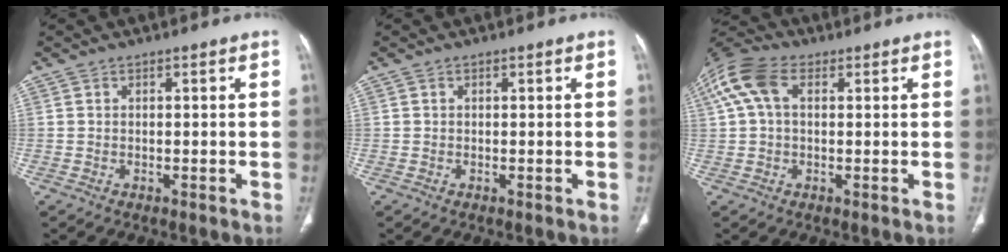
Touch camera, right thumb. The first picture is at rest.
{"total": 0.0}
{"total": 10.7, "force": [3.0, 6.7, 7.8], "torque": [-0.180, 0.036, 0.054]}